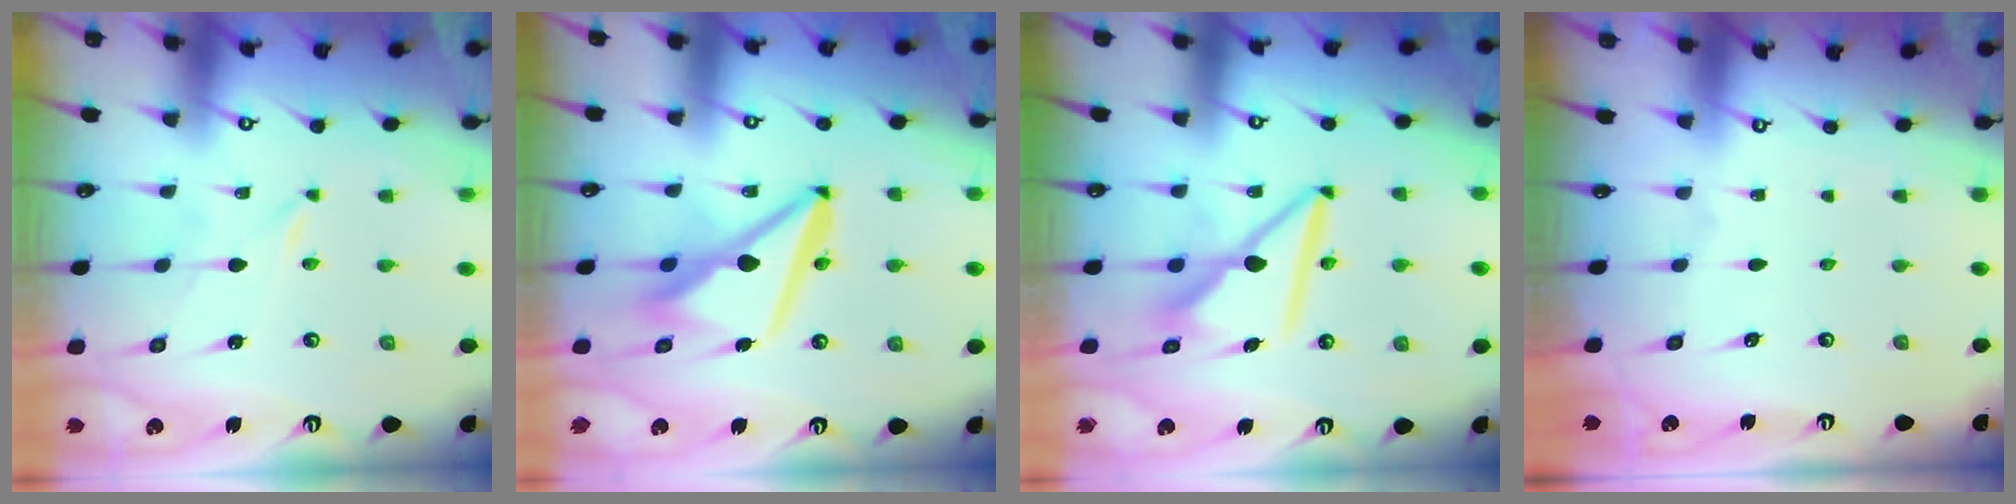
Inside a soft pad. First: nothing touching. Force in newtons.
{"total": 12.2, "press": 12.1, "slide": 1.5}
{"total": 10.2, "press": 10.1, "slide": 1.1}
{"total": 0.0}